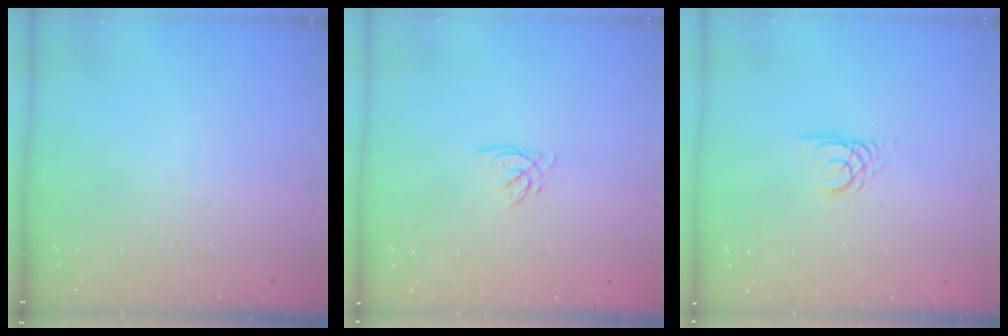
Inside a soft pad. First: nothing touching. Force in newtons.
{"total": 2.2, "press": 2.2, "slide": 0.3}
{"total": 2.4, "press": 2.4, "slide": 0.2}